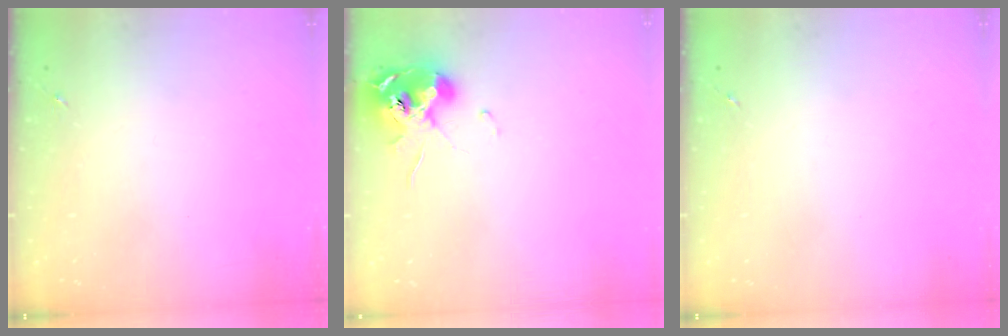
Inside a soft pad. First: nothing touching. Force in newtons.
{"total": 10.8, "press": 10.7, "slide": 1.2}
{"total": 0.0}